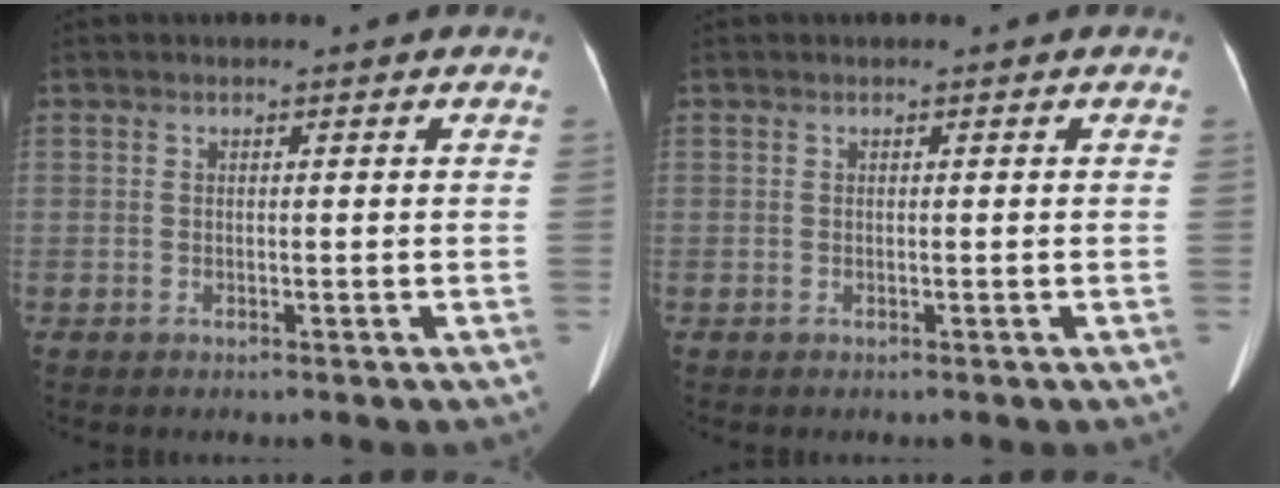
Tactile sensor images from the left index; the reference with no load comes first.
{"total": 0.0}